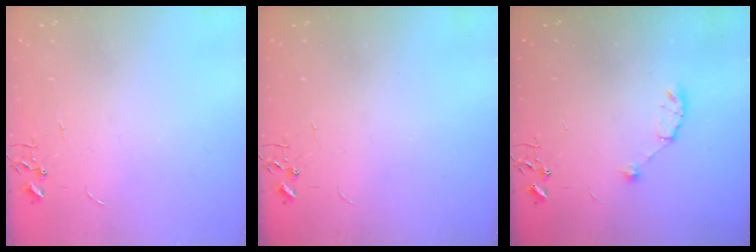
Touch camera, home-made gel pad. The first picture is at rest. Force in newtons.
{"total": 0.0}
{"total": 8.1, "press": 8.0, "slide": 1.0}